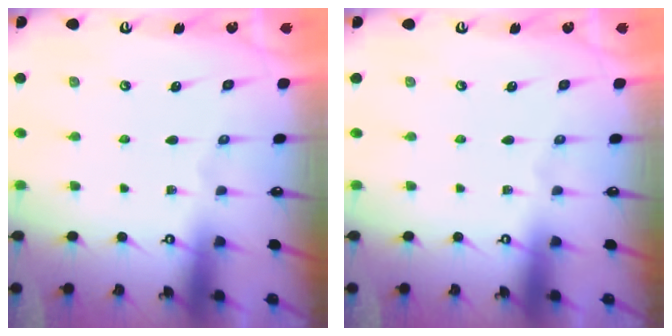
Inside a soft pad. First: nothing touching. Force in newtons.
{"total": 0.0}